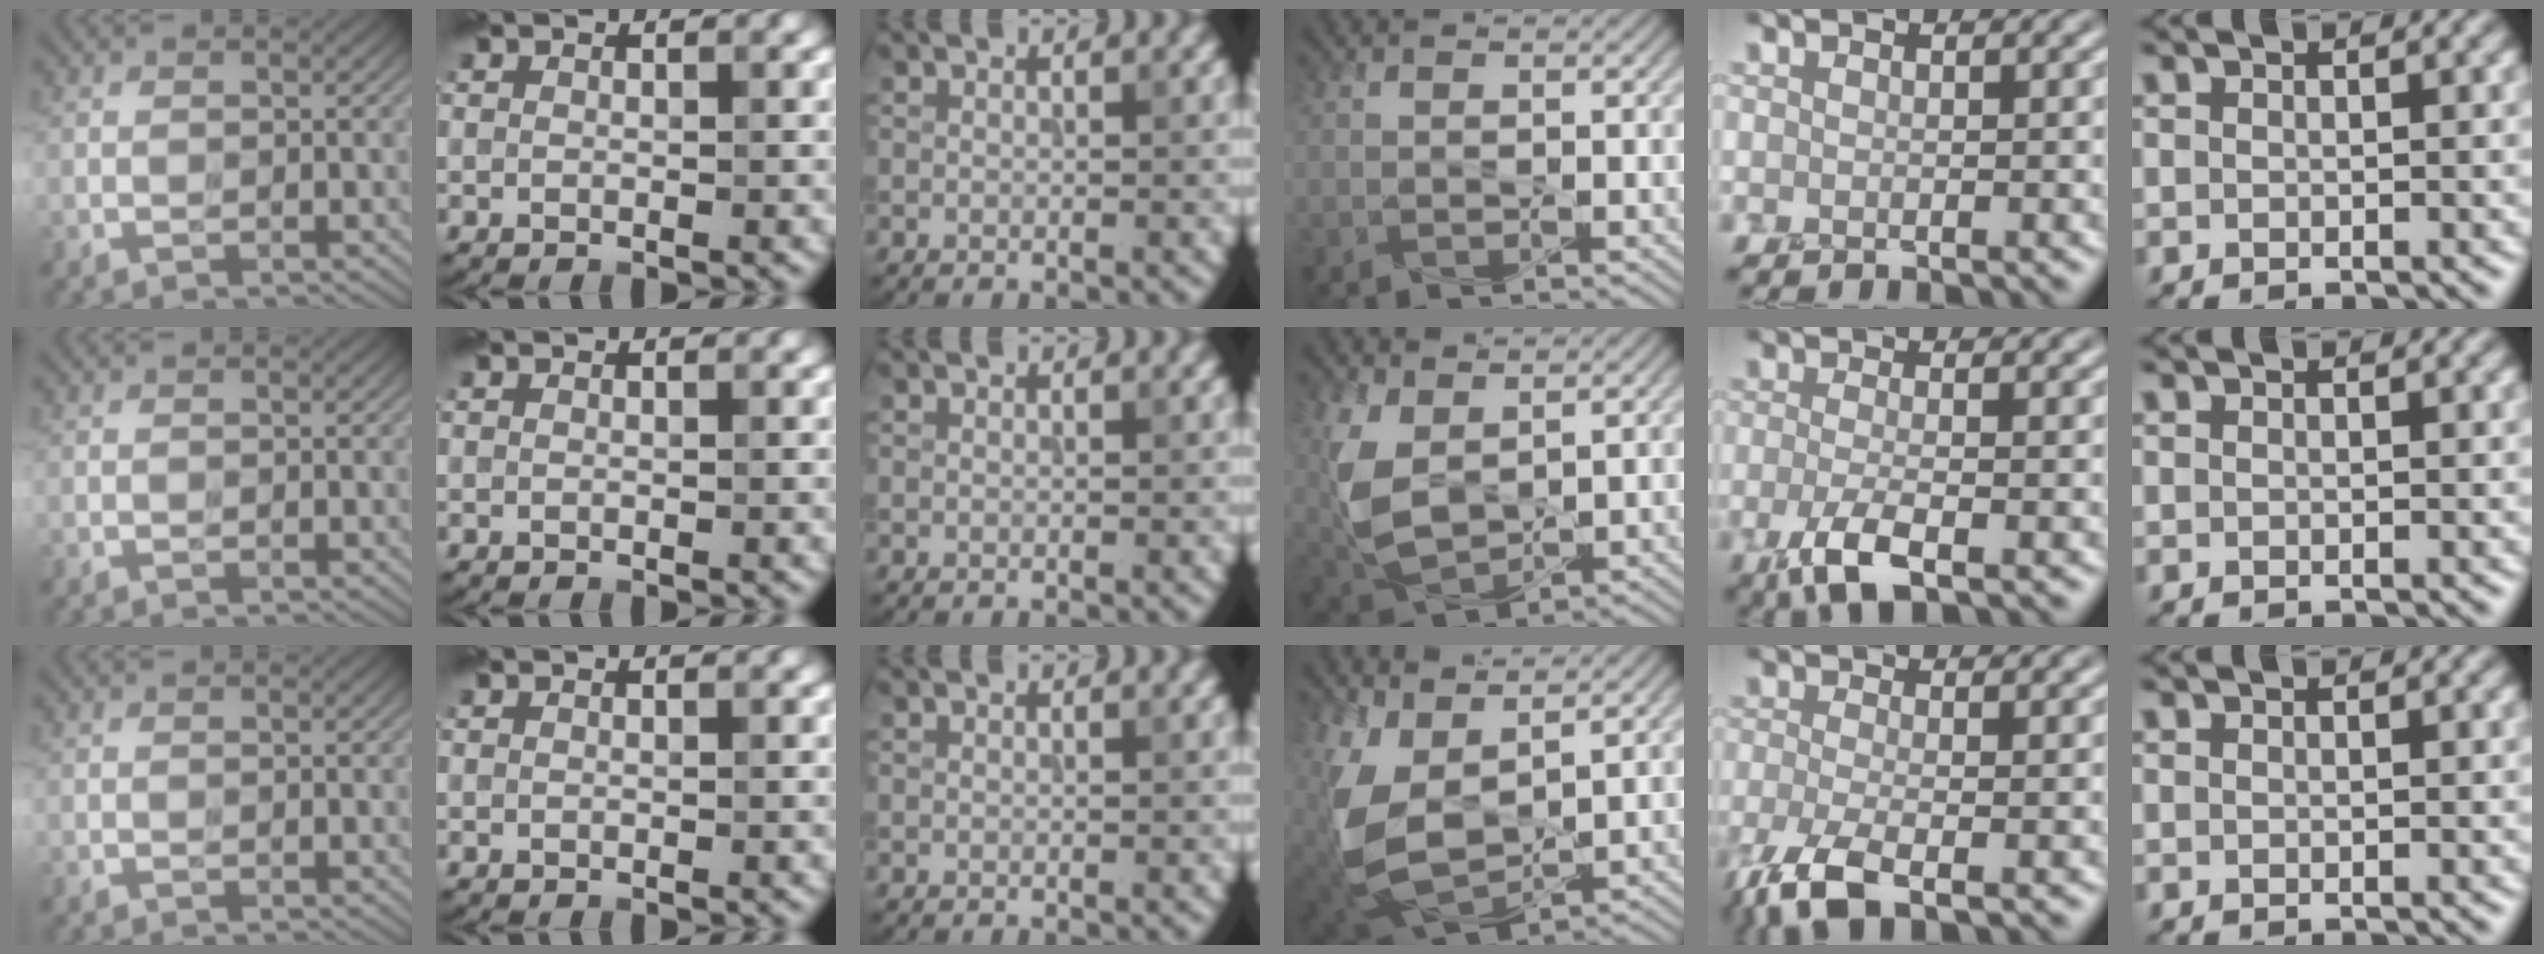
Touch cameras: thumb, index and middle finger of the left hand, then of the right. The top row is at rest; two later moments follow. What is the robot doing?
{"motion": "squeeze", "object": "tweezer"}